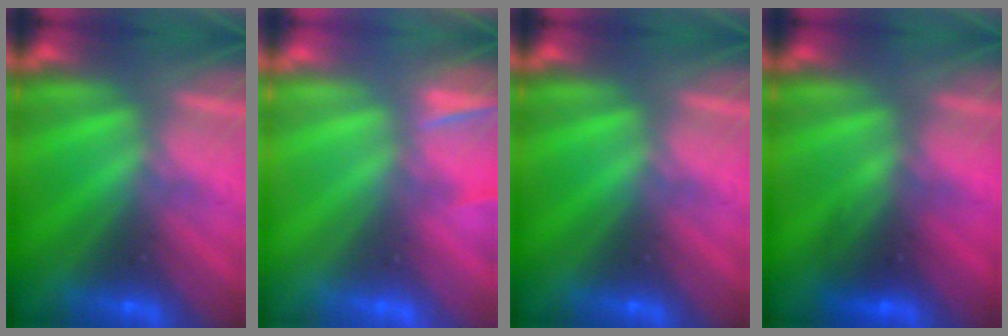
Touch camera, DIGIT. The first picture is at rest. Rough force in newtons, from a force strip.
{"total": 4.5}
{"total": 0.0}
{"total": 2.7}